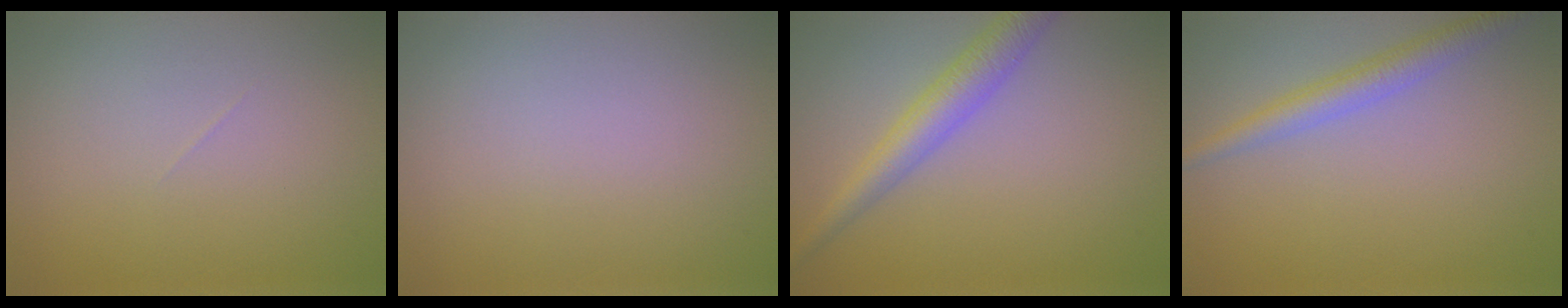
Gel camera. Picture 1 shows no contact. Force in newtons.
{"total": 0.0}
{"total": 3.5, "press": 3.5, "slide": 0.0}
{"total": 2.8, "press": 2.8, "slide": 0.1}